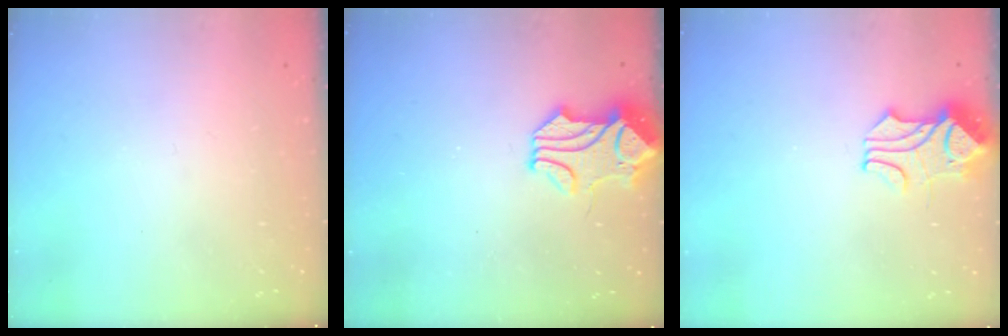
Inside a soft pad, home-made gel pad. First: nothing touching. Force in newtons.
{"total": 1.0, "press": 0.0, "slide": 1.0}
{"total": 1.8, "press": 1.4, "slide": 1.1}